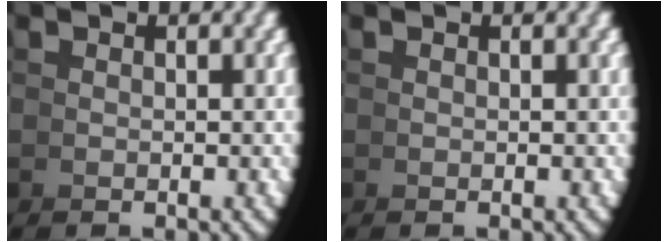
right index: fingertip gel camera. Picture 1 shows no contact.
{"total": 0.0}